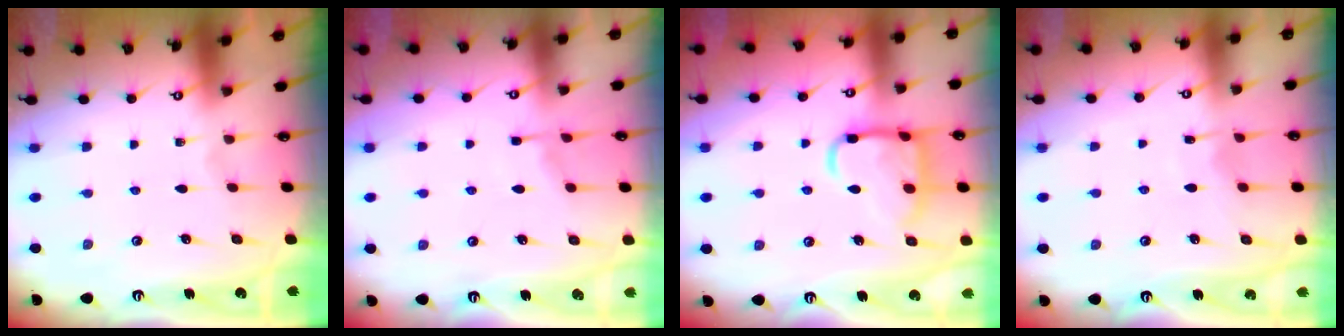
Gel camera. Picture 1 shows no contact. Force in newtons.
{"total": 3.5, "press": 3.4, "slide": 0.6}
{"total": 13.5, "press": 13.5, "slide": 1.3}
{"total": 5.0, "press": 5.0, "slide": 0.5}